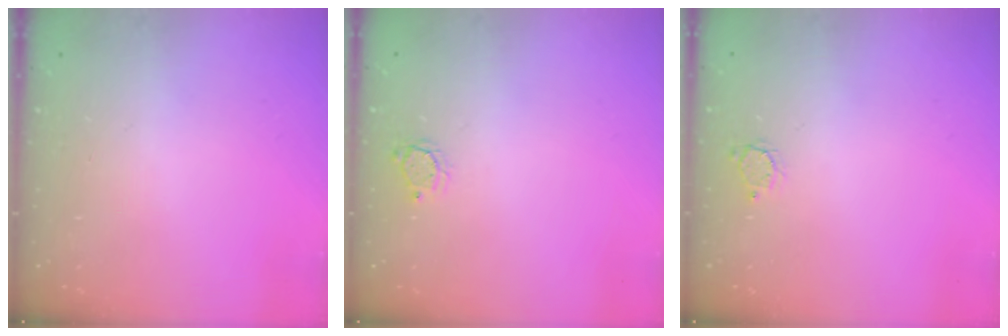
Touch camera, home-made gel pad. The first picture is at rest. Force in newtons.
{"total": 3.3, "press": 3.3, "slide": 0.3}
{"total": 2.6, "press": 2.6, "slide": 0.2}